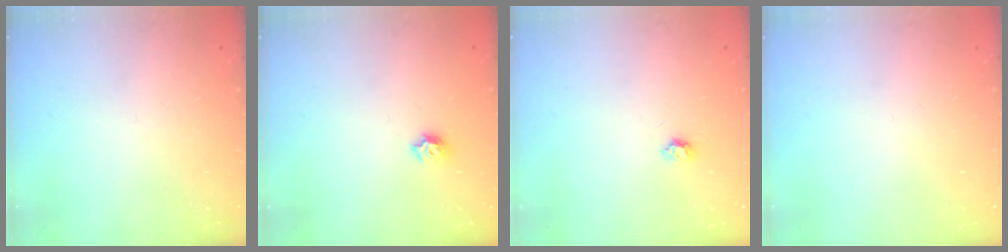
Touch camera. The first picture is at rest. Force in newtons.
{"total": 5.7, "press": 5.6, "slide": 0.8}
{"total": 3.1, "press": 3.1, "slide": 0.5}
{"total": 0.0}